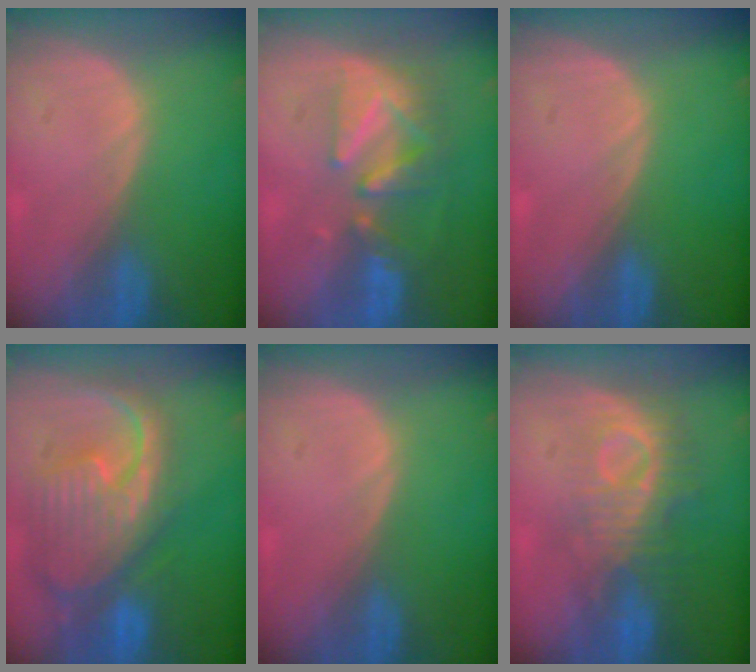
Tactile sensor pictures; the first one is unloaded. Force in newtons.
{"total": 8.5, "press": 7.9, "slide": 3.2}
{"total": 0.0}
{"total": 12.4, "press": 10.6, "slide": 6.5}
{"total": 0.0}
{"total": 9.1, "press": 8.3, "slide": 3.7}